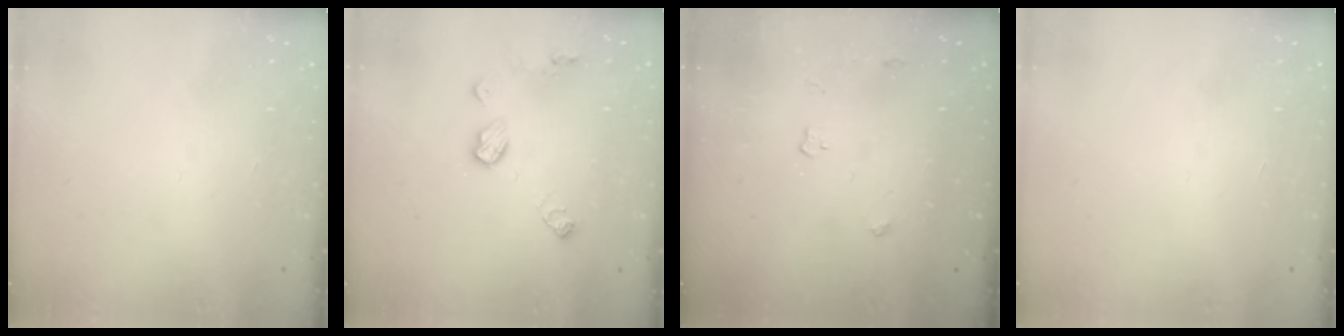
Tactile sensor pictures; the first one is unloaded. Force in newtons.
{"total": 8.2, "press": 8.2, "slide": 0.4}
{"total": 3.3, "press": 3.2, "slide": 0.4}
{"total": 0.0}